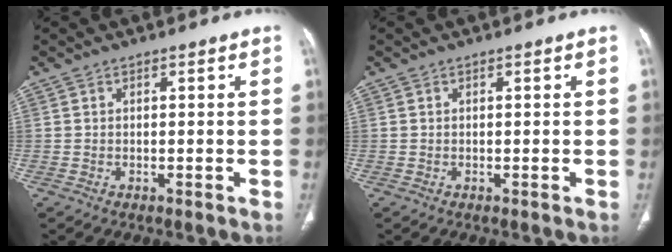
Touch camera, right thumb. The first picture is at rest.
{"total": 0.0}